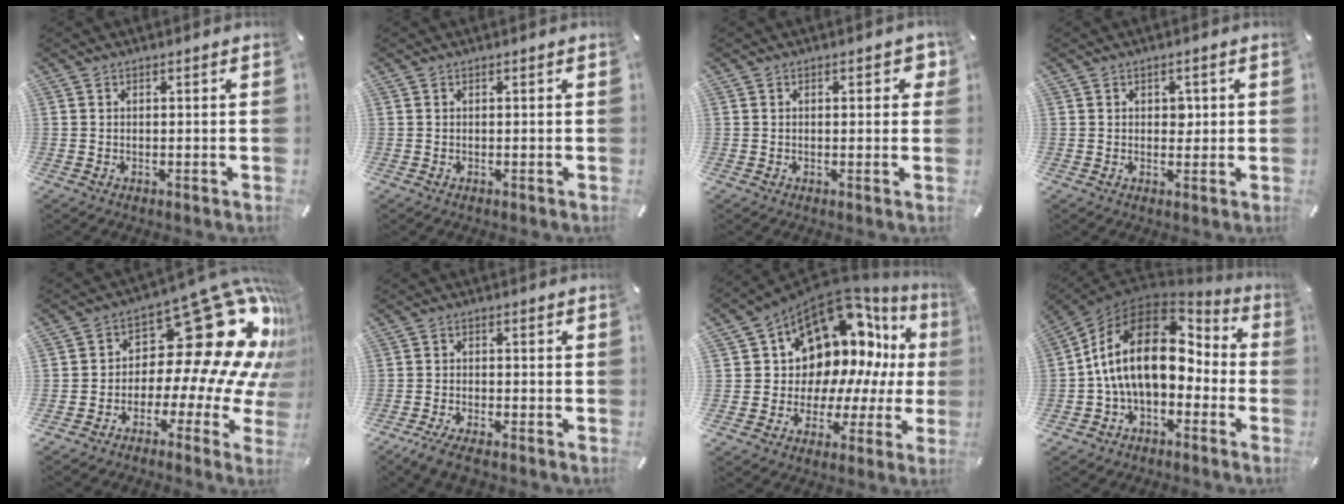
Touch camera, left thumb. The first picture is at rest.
{"total": 0.0}
{"total": 3.5, "force": [0.5, 1.8, 3.0], "torque": [-0.037, 0.001, 0.002]}
{"total": 2.5, "force": [0.3, 2.0, 1.5], "torque": [-0.008, -0.003, -0.003]}
{"total": 25.4, "force": [8.9, 12.4, 20.3], "torque": [-0.282, -0.087, 0.162]}
{"total": 4.4, "force": [-3.5, 1.0, 2.5], "torque": [-0.057, 0.008, -0.066]}
{"total": 14.4, "force": [8.4, 10.3, 5.6], "torque": [-0.080, -0.102, 0.164]}
{"total": 19.8, "force": [1.7, 12.9, 15.0], "torque": [-0.302, -0.002, 0.028]}